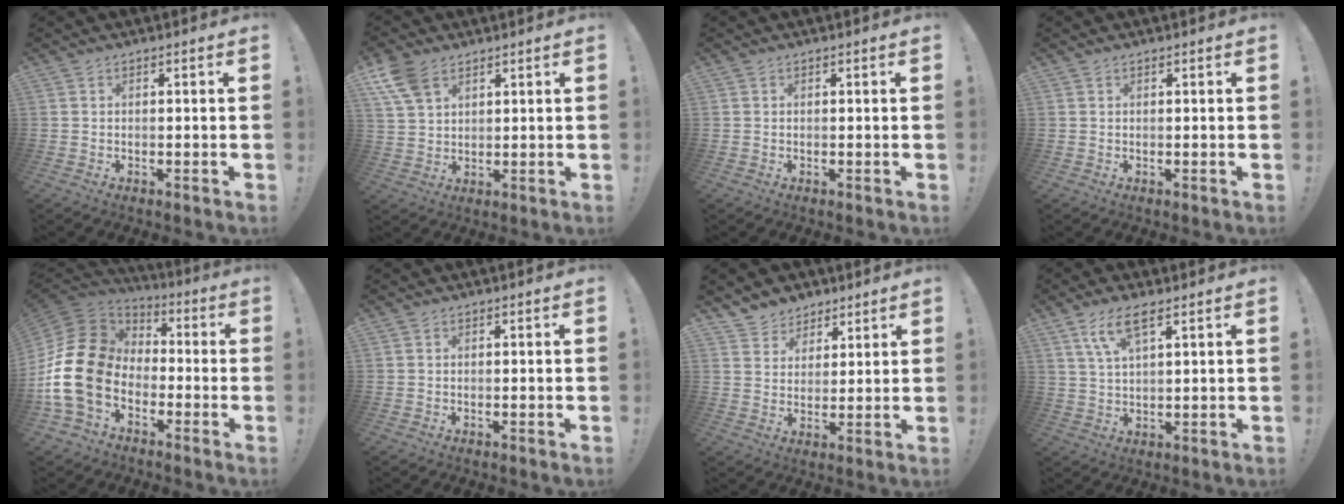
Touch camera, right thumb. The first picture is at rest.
{"total": 8.5, "force": [4.9, 5.2, 4.6], "torque": [-0.097, -0.012, 0.098]}
{"total": 0.0}
{"total": 0.0}
{"total": 18.5, "force": [-3.8, 13.5, 12.0], "torque": [-0.235, 0.025, -0.055]}
{"total": 0.0}
{"total": 6.5, "force": [4.6, 4.6, 0.2], "torque": [-0.015, -0.036, 0.093]}
{"total": 7.7, "force": [4.2, 2.3, 6.0], "torque": [-0.118, -0.004, 0.079]}